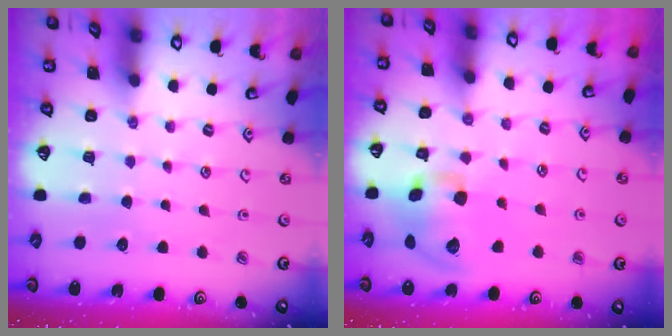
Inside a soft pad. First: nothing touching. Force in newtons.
{"total": 13.2, "press": 13.0, "slide": 2.1}